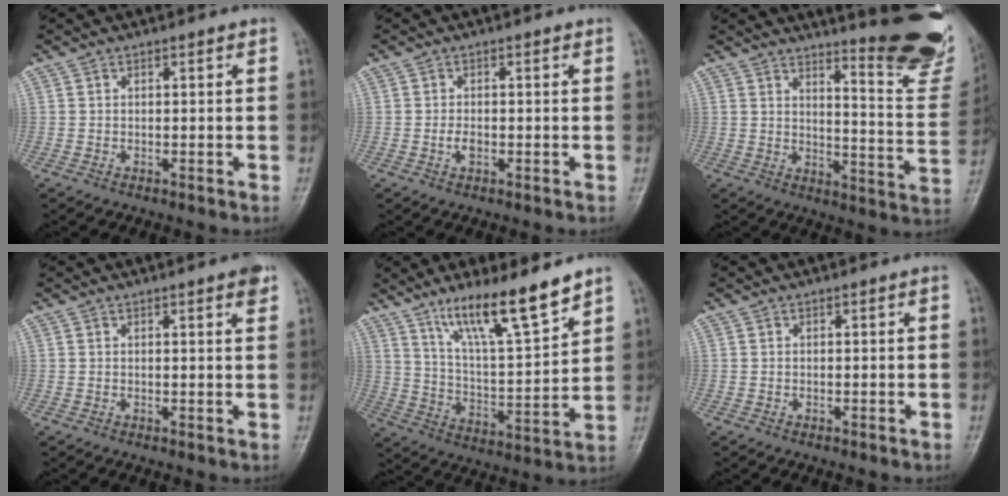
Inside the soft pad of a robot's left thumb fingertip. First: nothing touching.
{"total": 1.8, "force": [-0.3, 1.1, 1.4], "torque": [-0.023, 0.001, -0.006]}
{"total": 20.1, "force": [16.9, 2.7, 10.5], "torque": [-0.106, -0.173, 0.202]}
{"total": 2.6, "force": [1.6, 0.4, 2.0], "torque": [-0.022, -0.006, 0.016]}
{"total": 14.8, "force": [10.7, 2.1, 10.0], "torque": [-0.163, -0.064, 0.197]}
{"total": 0.0}